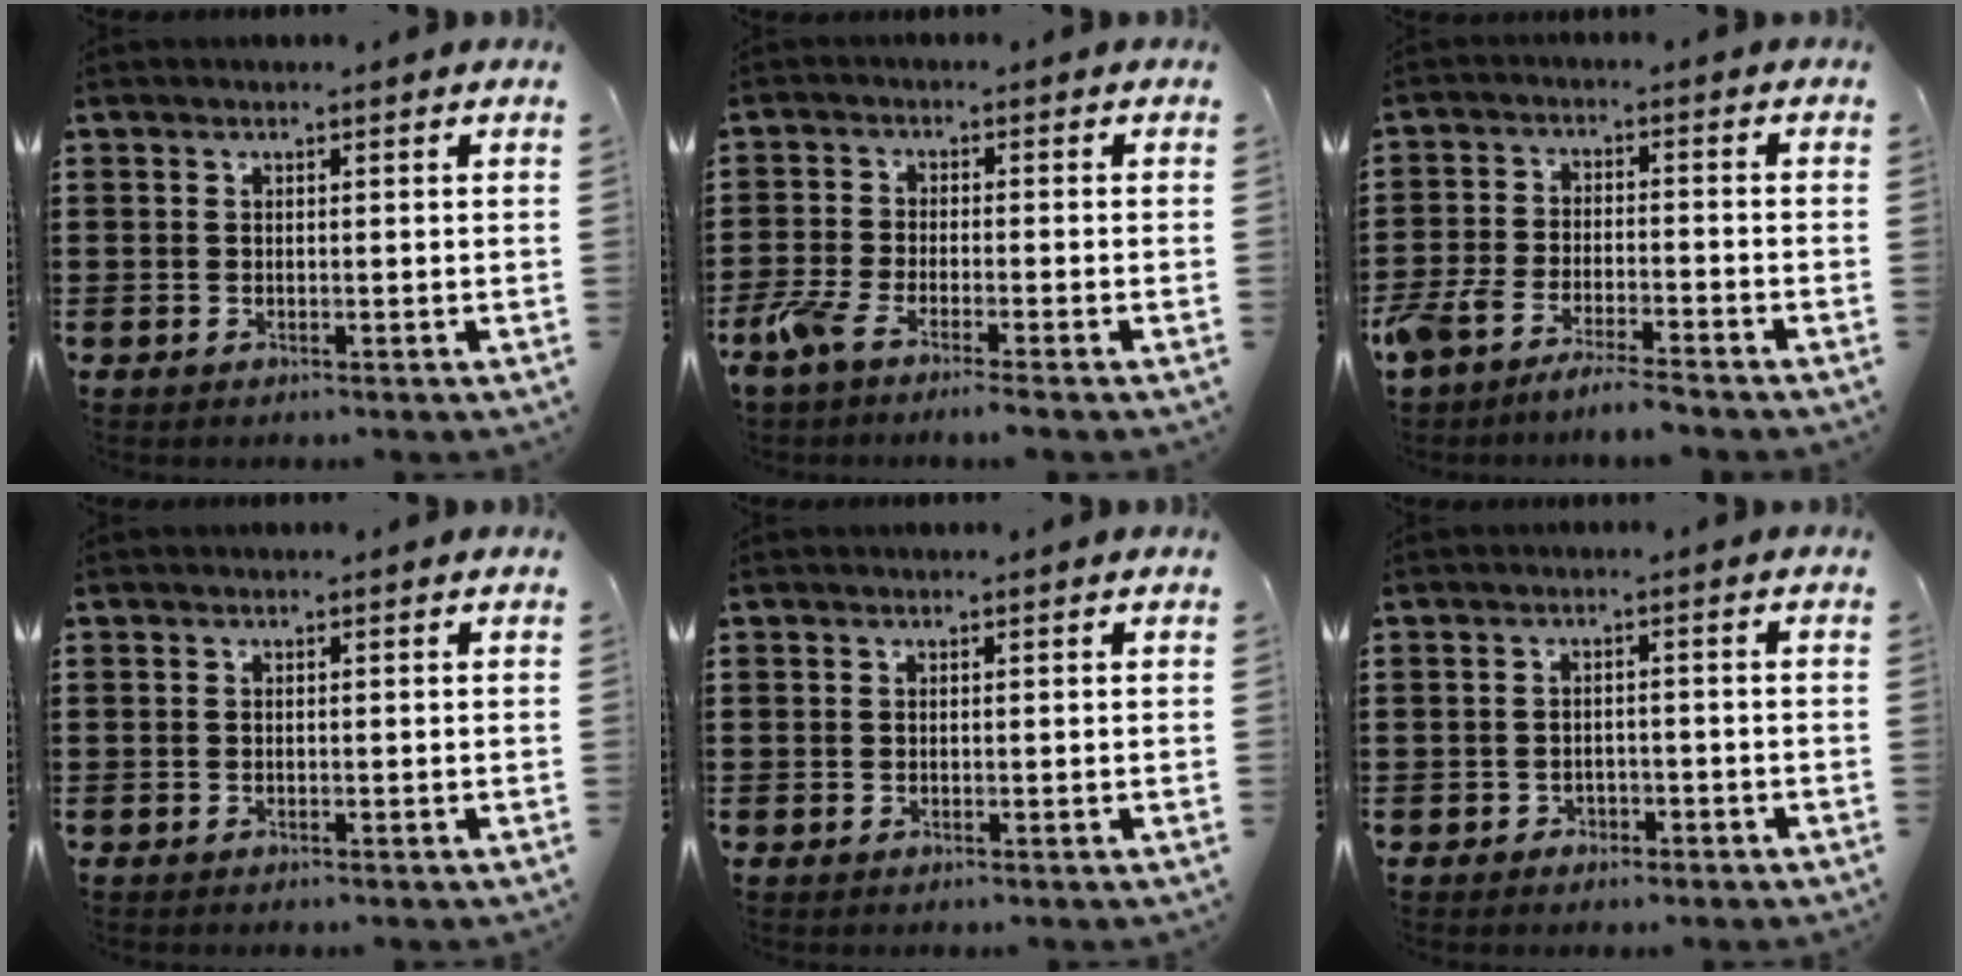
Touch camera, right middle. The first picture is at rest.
{"total": 4.0, "force": [-3.0, 0.4, 2.6], "torque": [-0.080, -0.015, -0.066]}
{"total": 5.5, "force": [-5.1, 0.2, 1.9], "torque": [-0.052, -0.010, -0.104]}
{"total": 0.0}
{"total": 0.0}
{"total": 1.6, "force": [-1.4, 0.8, 0.1], "torque": [-0.010, -0.001, -0.031]}